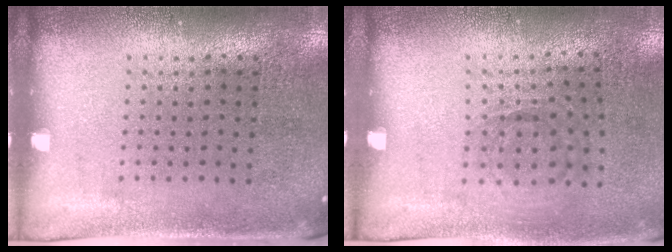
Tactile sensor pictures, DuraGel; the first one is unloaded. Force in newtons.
{"total": 1.0, "press": 0.8, "slide": 0.6}